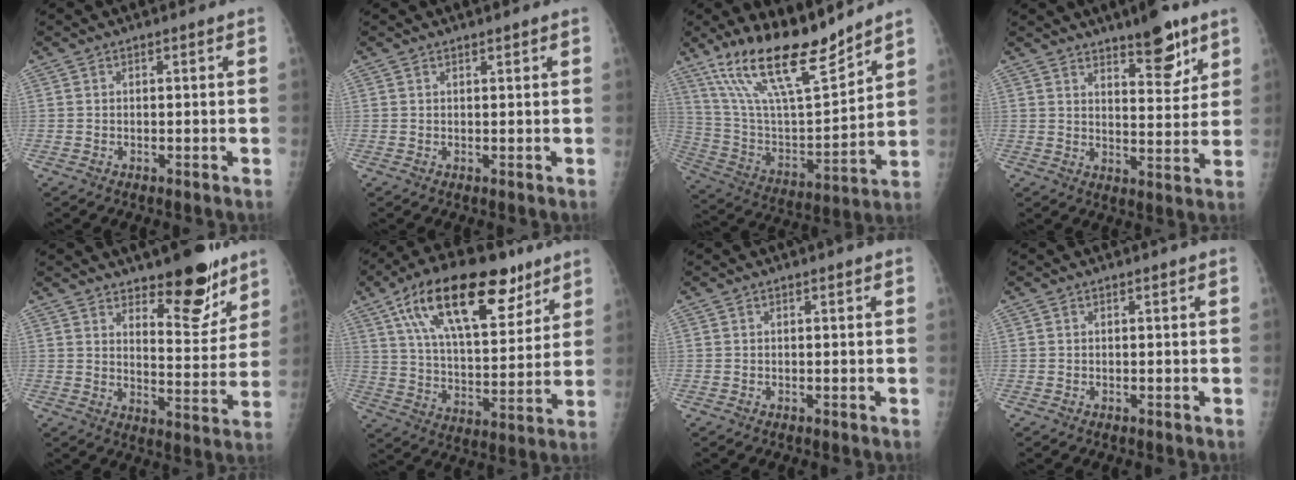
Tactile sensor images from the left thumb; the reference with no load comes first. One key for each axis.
{"total": 0.6, "fx": 0.5, "fy": 0.1, "fz": 0.3, "tx": -0.005, "ty": -0.003, "tz": 0.010}
{"total": 20.1, "fx": 15.4, "fy": 4.5, "fz": 12.0, "tx": -0.186, "ty": -0.078, "tz": 0.289}
{"total": 9.6, "fx": 6.5, "fy": 3.2, "fz": 6.4, "tx": -0.067, "ty": -0.043, "tz": 0.097}
{"total": 12.5, "fx": 9.0, "fy": 4.6, "fz": 7.4, "tx": -0.061, "ty": -0.070, "tz": 0.138}
{"total": 23.3, "fx": 12.6, "fy": 10.6, "fz": 16.4, "tx": -0.243, "ty": -0.025, "tz": 0.214}
{"total": 0.0}
{"total": 0.0}